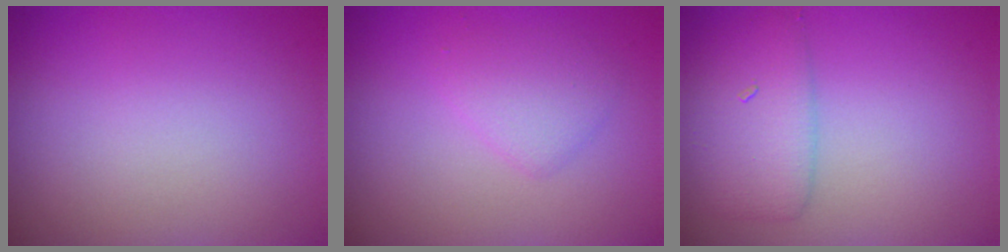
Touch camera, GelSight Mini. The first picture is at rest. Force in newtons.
{"total": 2.0, "press": 2.0, "slide": 0.1}
{"total": 3.6, "press": 3.6, "slide": 0.2}